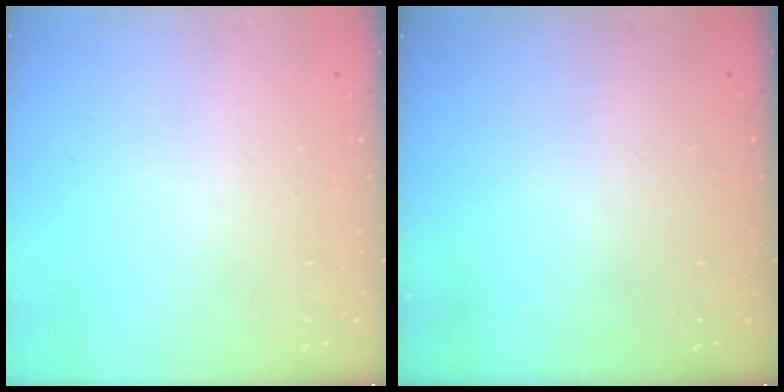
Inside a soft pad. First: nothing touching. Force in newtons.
{"total": 0.0}